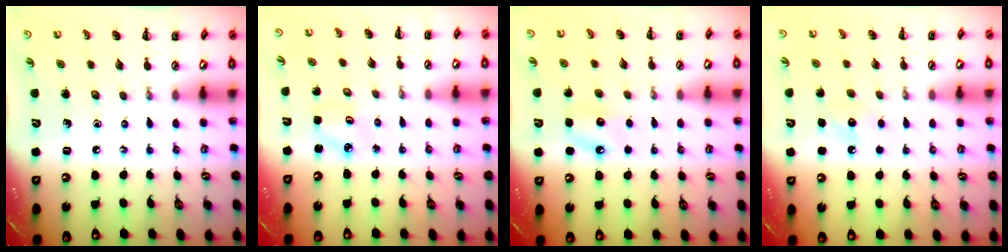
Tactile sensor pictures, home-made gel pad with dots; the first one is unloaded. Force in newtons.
{"total": 2.4, "press": 2.3, "slide": 0.7}
{"total": 6.5, "press": 6.2, "slide": 1.9}
{"total": 6.4, "press": 6.3, "slide": 1.5}